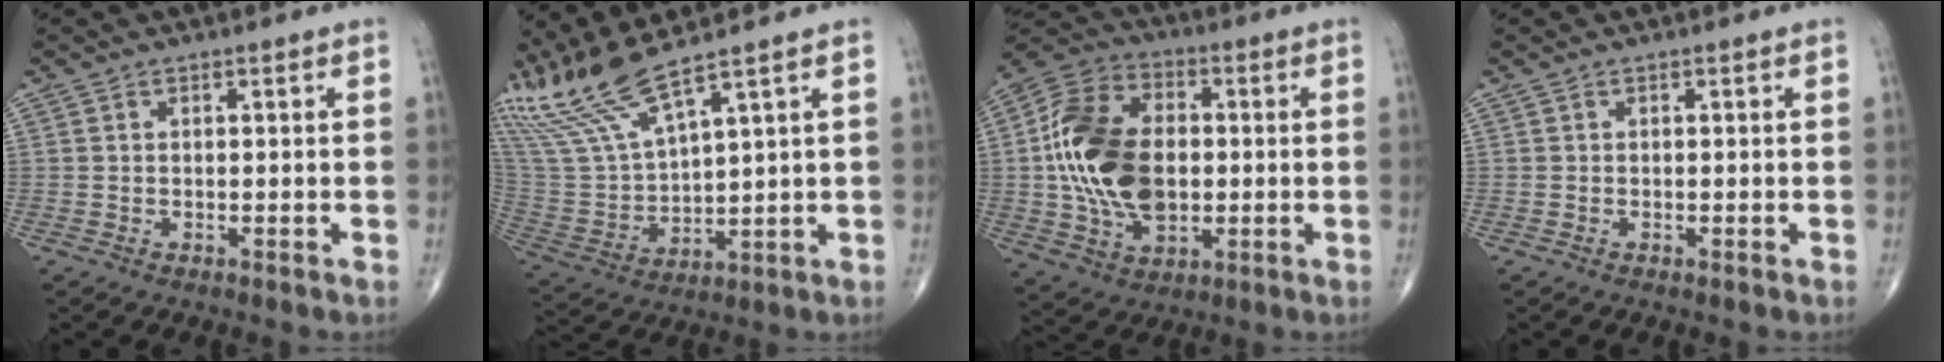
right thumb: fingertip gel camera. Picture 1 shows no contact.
{"total": 12.3, "force": [10.1, 1.0, 7.0], "torque": [-0.162, -0.049, 0.228]}
{"total": 19.9, "force": [0.2, 12.8, 15.3], "torque": [-0.283, 0.011, 0.005]}
{"total": 0.0}